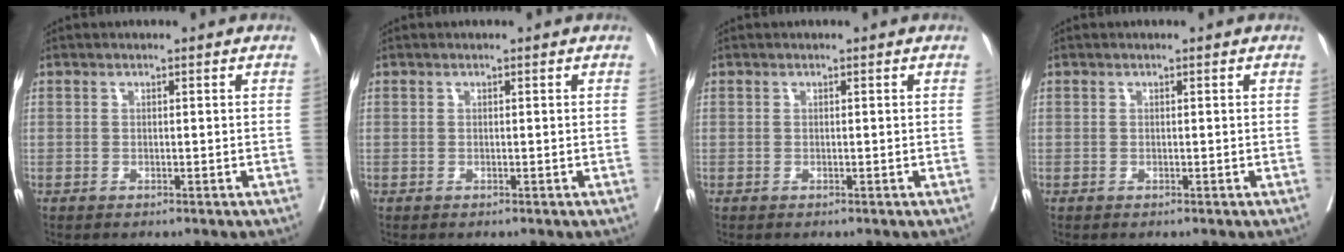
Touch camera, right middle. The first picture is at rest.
{"total": 0.0}
{"total": 0.0}
{"total": 0.0}